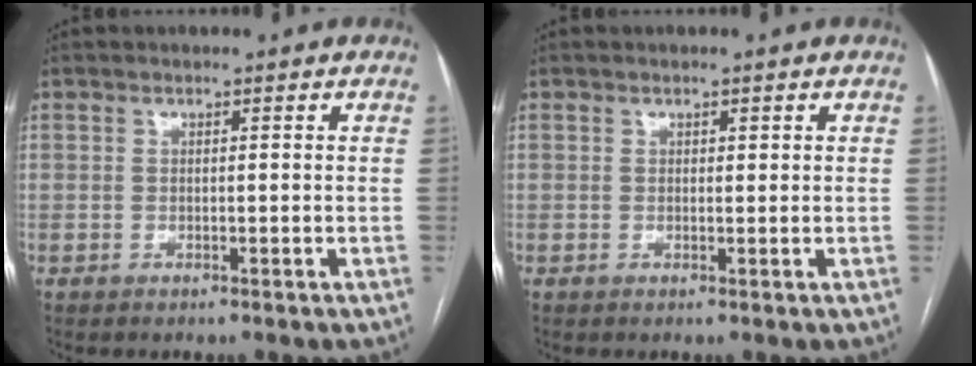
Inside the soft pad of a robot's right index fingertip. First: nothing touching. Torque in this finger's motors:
{"motor_torque": [-0.13, 0.43, 0.03, -0.01]}